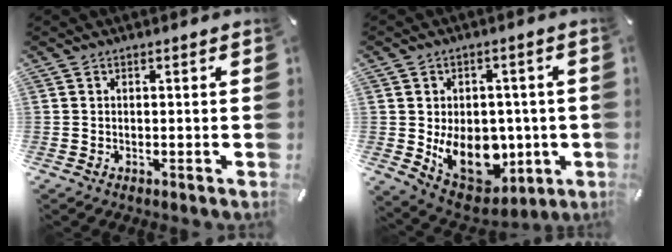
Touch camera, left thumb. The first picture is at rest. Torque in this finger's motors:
{"motor_torque": [2.12, 2.42, 0.41, -0.07, 0.12]}